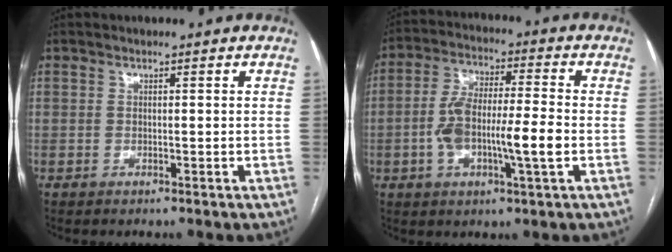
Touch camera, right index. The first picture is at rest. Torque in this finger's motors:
{"motor_torque": [1.74, -0.20, 0.84, 0.21]}